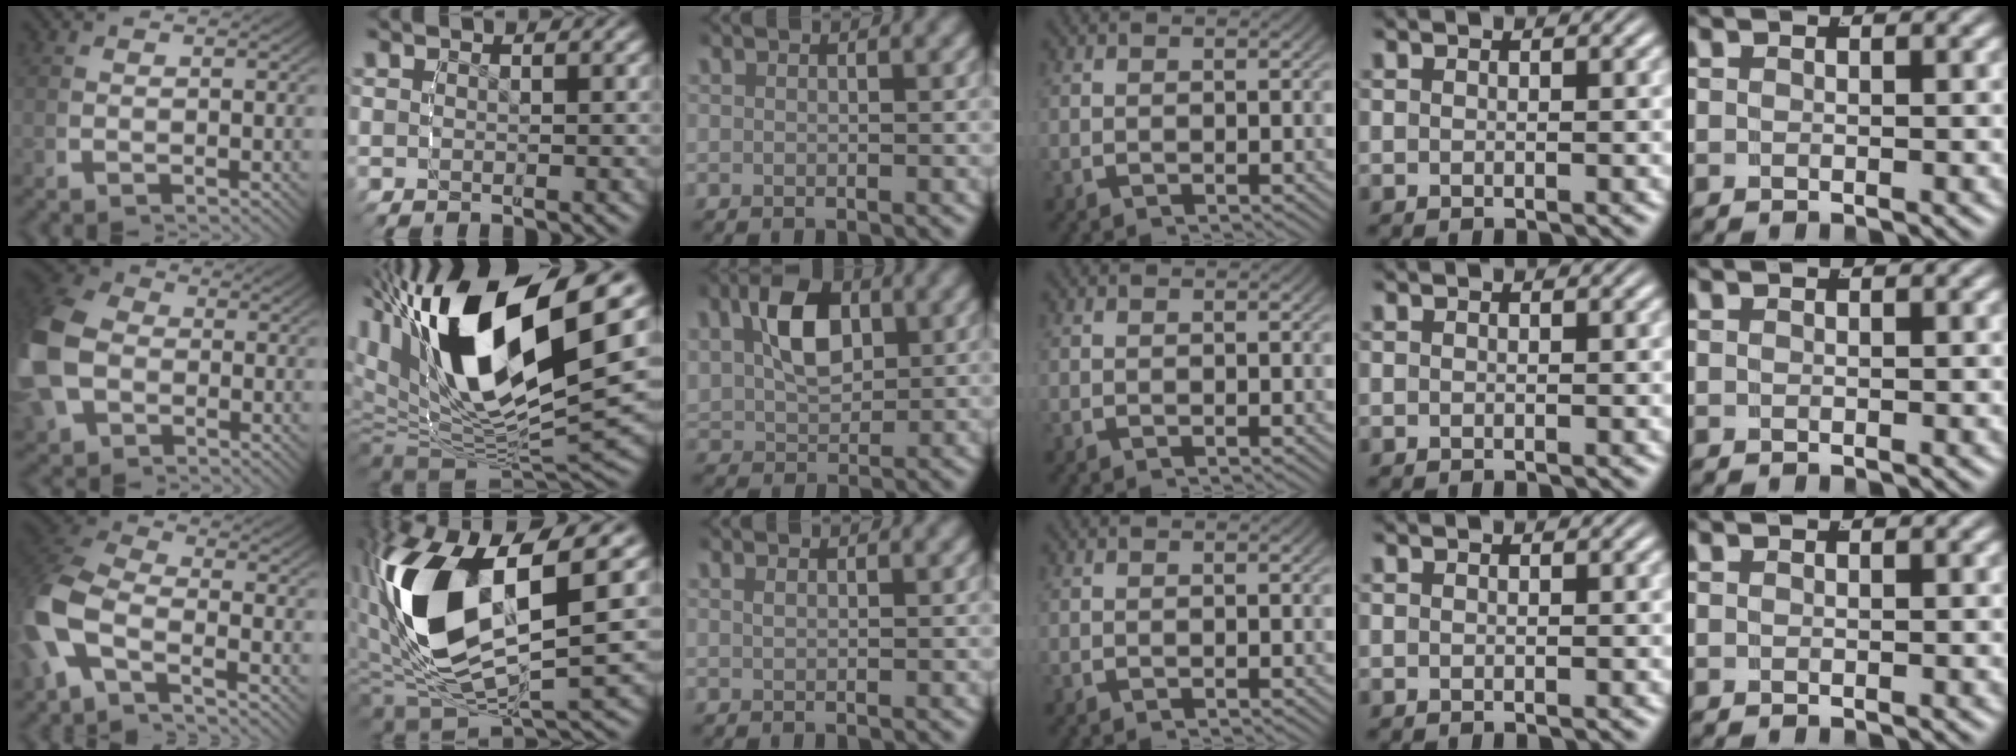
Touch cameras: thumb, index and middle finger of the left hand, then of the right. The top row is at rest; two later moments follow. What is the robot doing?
{"motion": "lift_and_place", "object": "pen"}